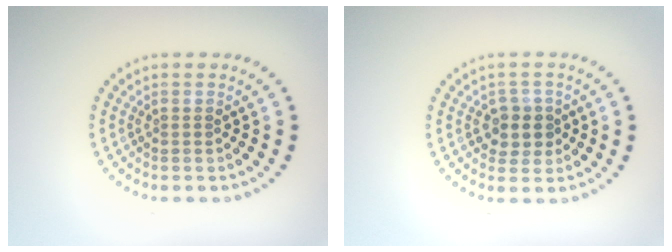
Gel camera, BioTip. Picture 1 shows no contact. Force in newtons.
{"total": 2.5, "press": 2.3, "slide": 0.8}